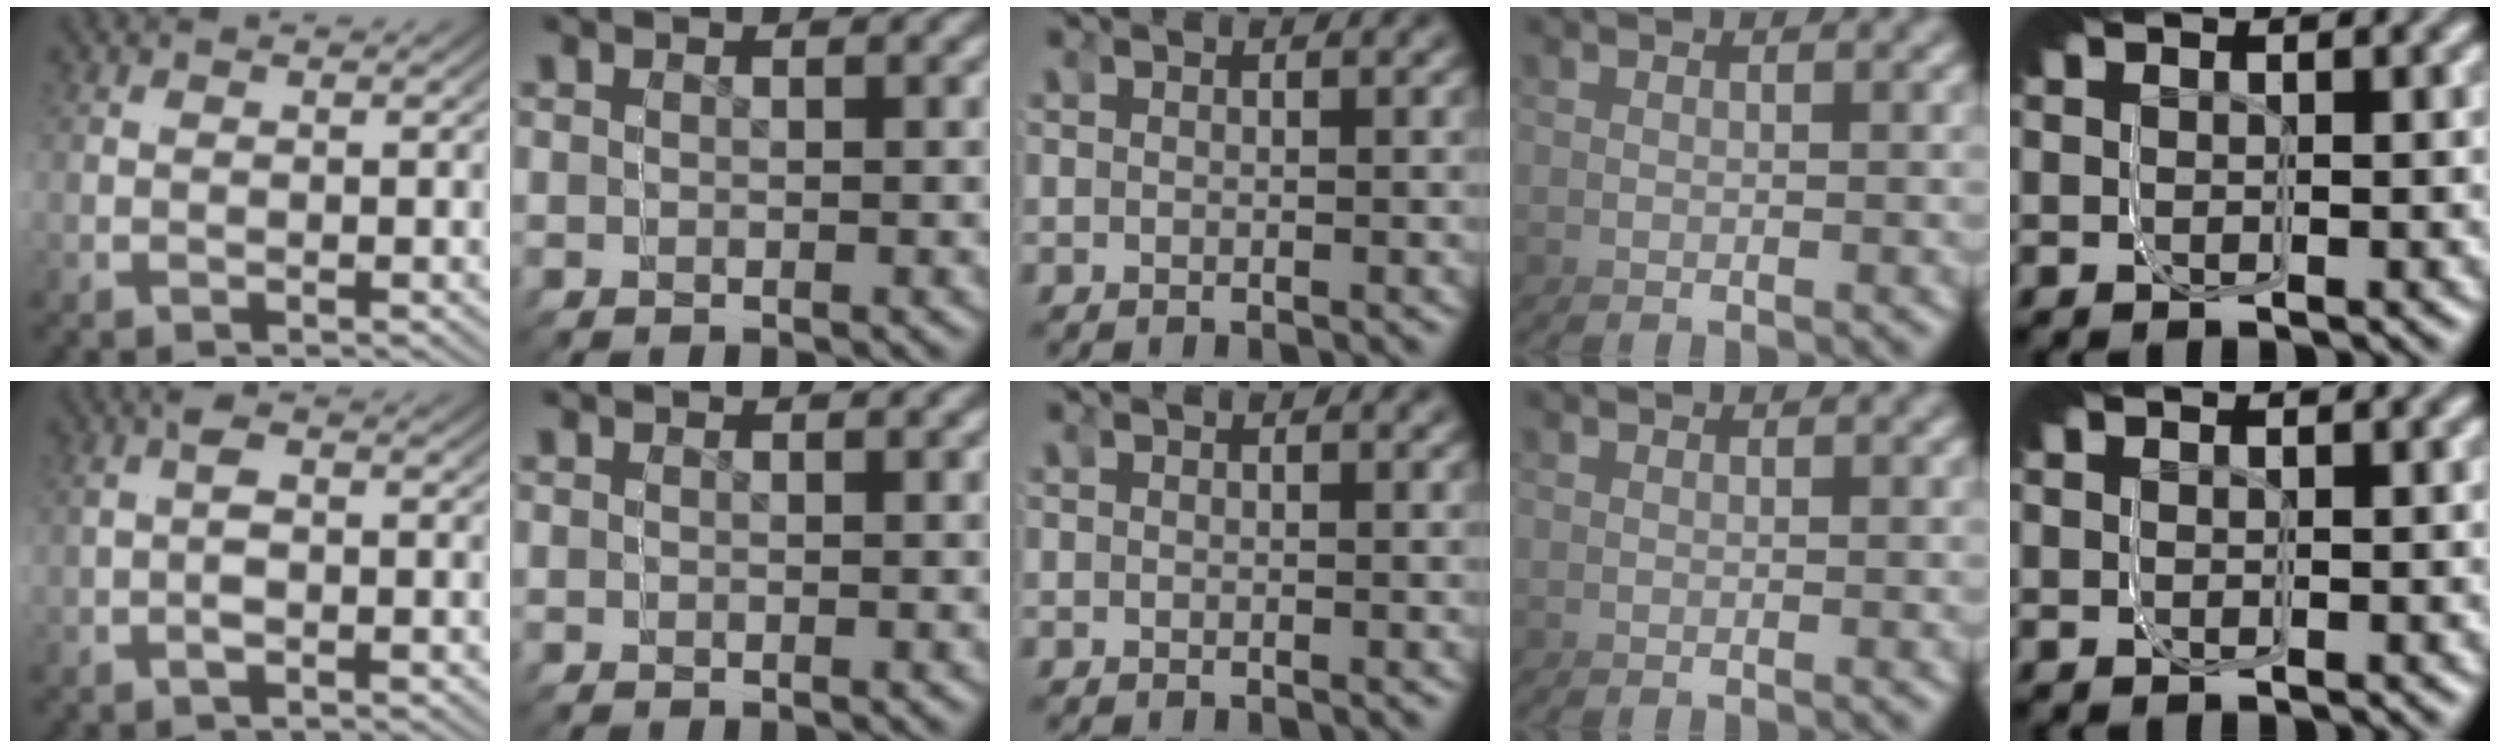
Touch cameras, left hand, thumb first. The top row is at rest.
{"thumb": {"total": 2.5, "force": [-1.2, 1.2, 1.9], "torque": [-0.037, 0.002, -0.032]}}